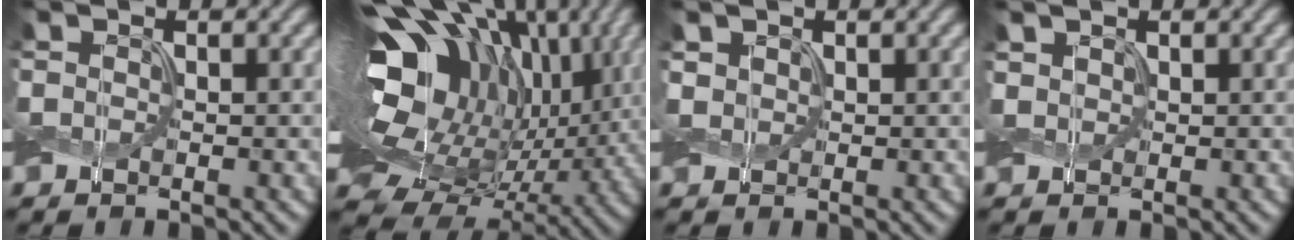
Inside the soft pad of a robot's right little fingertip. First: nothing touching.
{"total": 18.7, "force": [3.8, 12.5, 13.4], "torque": [-0.237, -0.001, 0.096]}
{"total": 0.9, "force": [0.5, 0.7, 0.3], "torque": [-0.008, 0.001, 0.009]}
{"total": 0.8, "force": [0.5, 0.5, 0.2], "torque": [-0.005, 0.002, 0.012]}